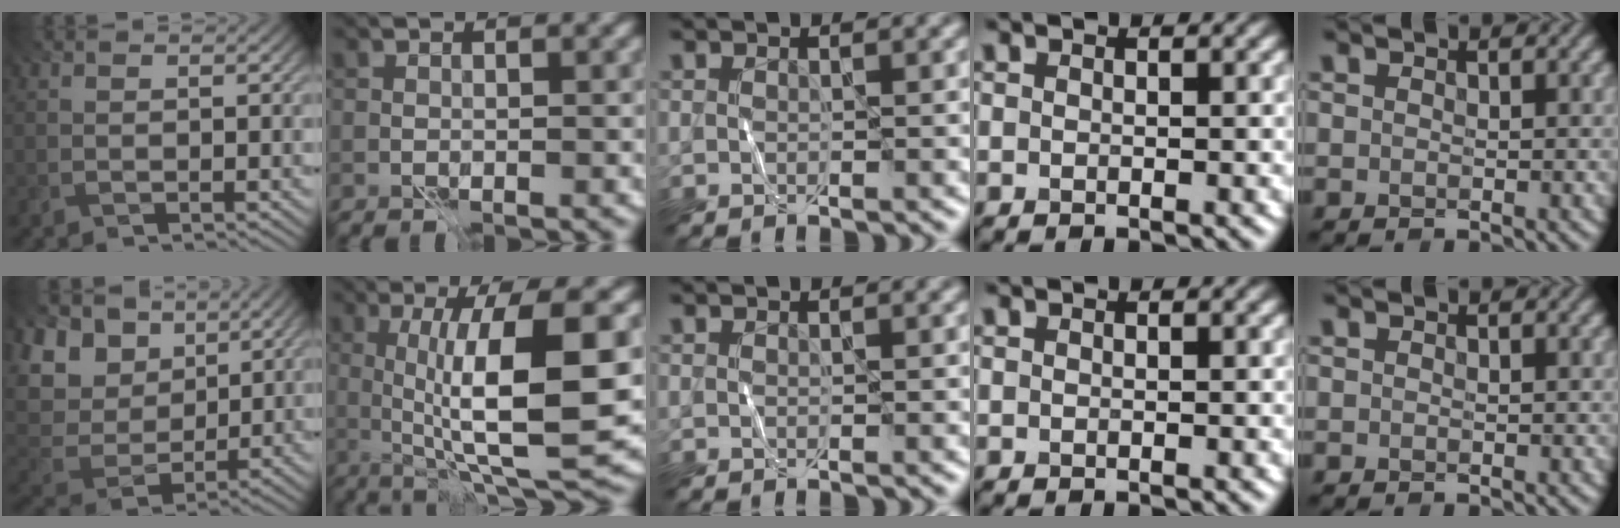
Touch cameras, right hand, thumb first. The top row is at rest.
{"thumb": {"total": 12.2, "force": [4.0, 9.6, 6.3], "torque": [-0.209, 0.033, 0.092]}, "index": {"total": 11.5, "force": [0.5, 2.8, 11.2], "torque": [-0.161, -0.005, 0.013]}}